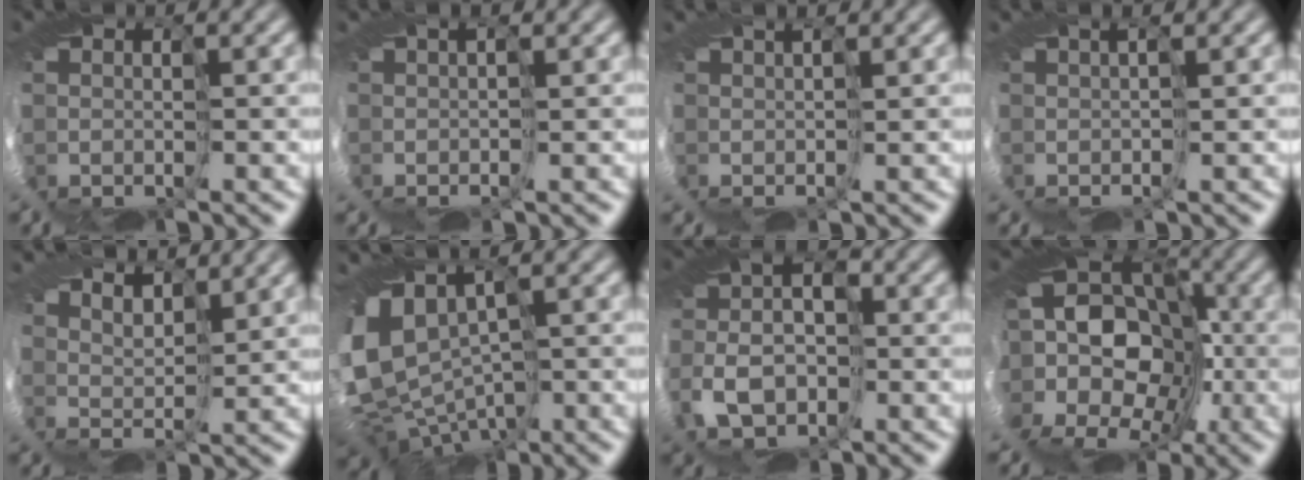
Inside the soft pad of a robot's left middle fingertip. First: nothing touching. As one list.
[{"total": 1.4, "force": [0.4, -1.3, -0.3], "torque": [0.028, 0.012, -0.003]}, {"total": 2.7, "force": [1.3, -2.2, -0.9], "torque": [0.029, 0.020, 0.002]}, {"total": 2.4, "force": [0.4, -2.2, -0.7], "torque": [0.030, 0.017, -0.004]}, {"total": 5.2, "force": [5.0, -1.1, 0.0], "torque": [-0.003, 0.019, 0.045]}, {"total": 6.3, "force": [-1.7, 4.0, 4.5], "torque": [-0.102, -0.019, -0.025]}, {"total": 3.9, "force": [-1.4, 2.1, 2.9], "torque": [-0.080, -0.003, -0.052]}, {"total": 12.9, "force": [-1.7, 10.0, 8.0], "torque": [-0.126, 0.028, -0.084]}]